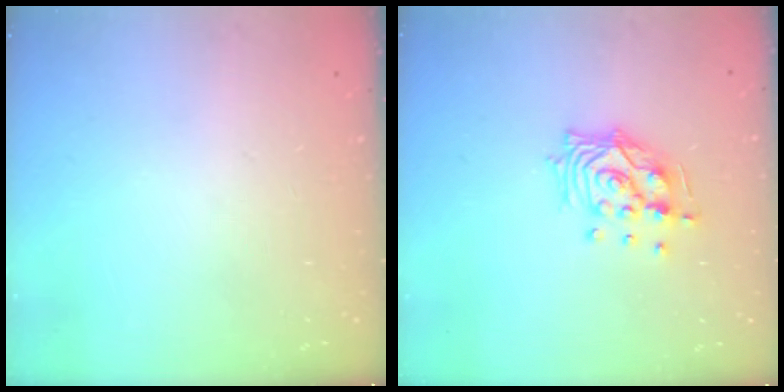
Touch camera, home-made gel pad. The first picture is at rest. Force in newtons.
{"total": 12.8, "press": 12.7, "slide": 1.6}